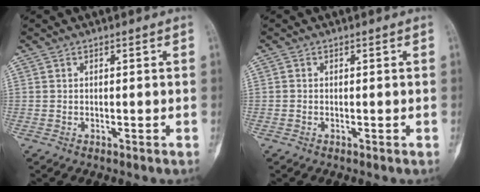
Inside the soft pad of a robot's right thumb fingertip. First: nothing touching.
{"total": 0.0}